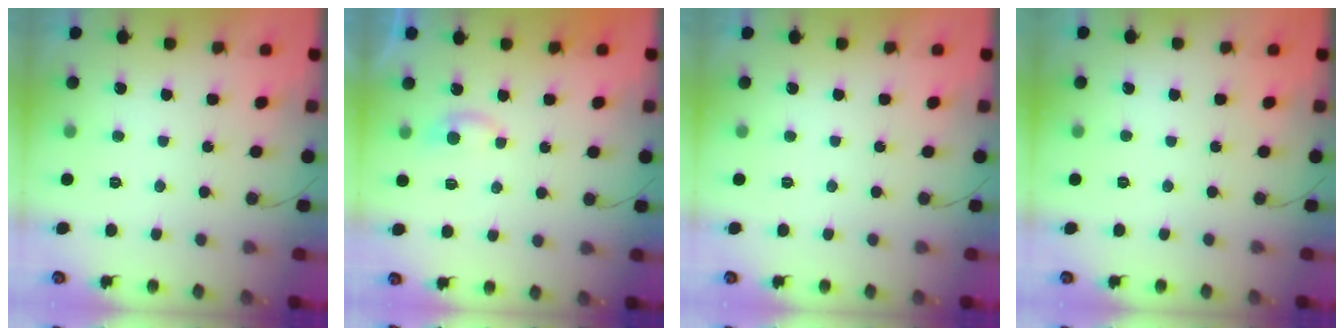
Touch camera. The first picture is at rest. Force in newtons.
{"total": 3.3, "press": 3.2, "slide": 0.5}
{"total": 0.0}
{"total": 0.0}